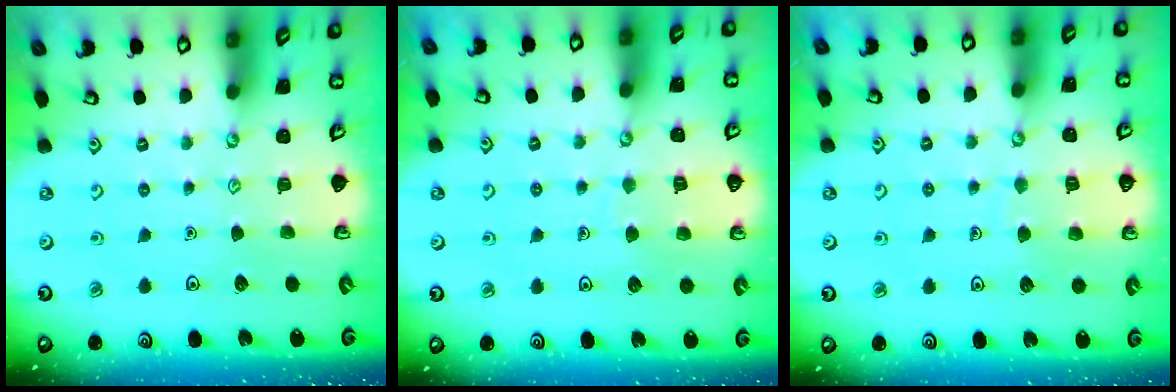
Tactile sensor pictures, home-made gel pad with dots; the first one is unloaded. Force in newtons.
{"total": 6.1, "press": 6.1, "slide": 0.5}
{"total": 6.1, "press": 6.1, "slide": 0.5}